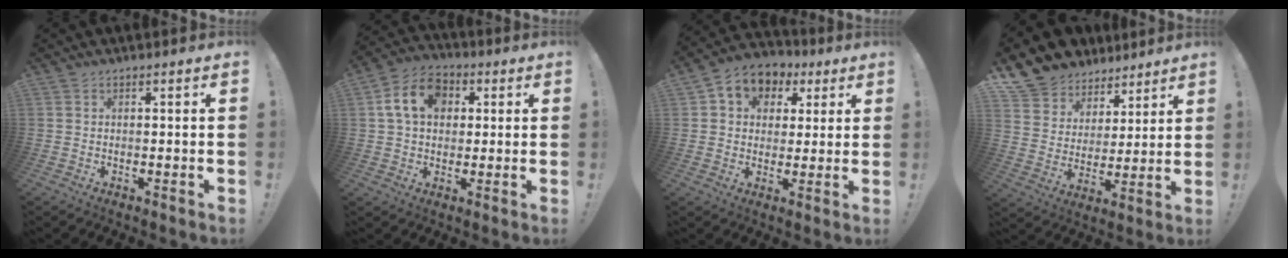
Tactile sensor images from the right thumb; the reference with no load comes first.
{"total": 13.0, "force": [3.5, 9.8, 7.9], "torque": [-0.127, 0.006, 0.068]}
{"total": 8.0, "force": [2.6, 7.0, 3.1], "torque": [-0.047, -0.007, 0.055]}
{"total": 10.5, "force": [7.5, 7.2, 1.5], "torque": [-0.034, -0.065, 0.148]}